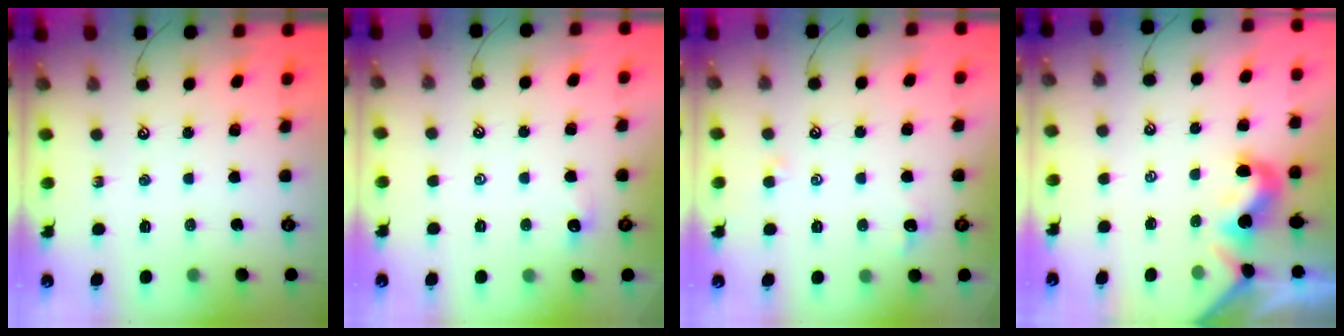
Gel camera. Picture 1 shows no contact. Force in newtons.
{"total": 2.1, "press": 2.1, "slide": 0.3}
{"total": 0.6, "press": 0.4, "slide": 0.5}
{"total": 0.0}